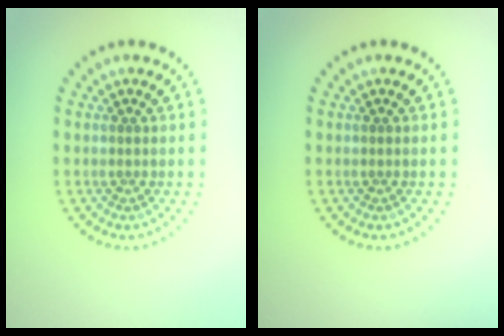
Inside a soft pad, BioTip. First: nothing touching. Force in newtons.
{"total": 0.0}